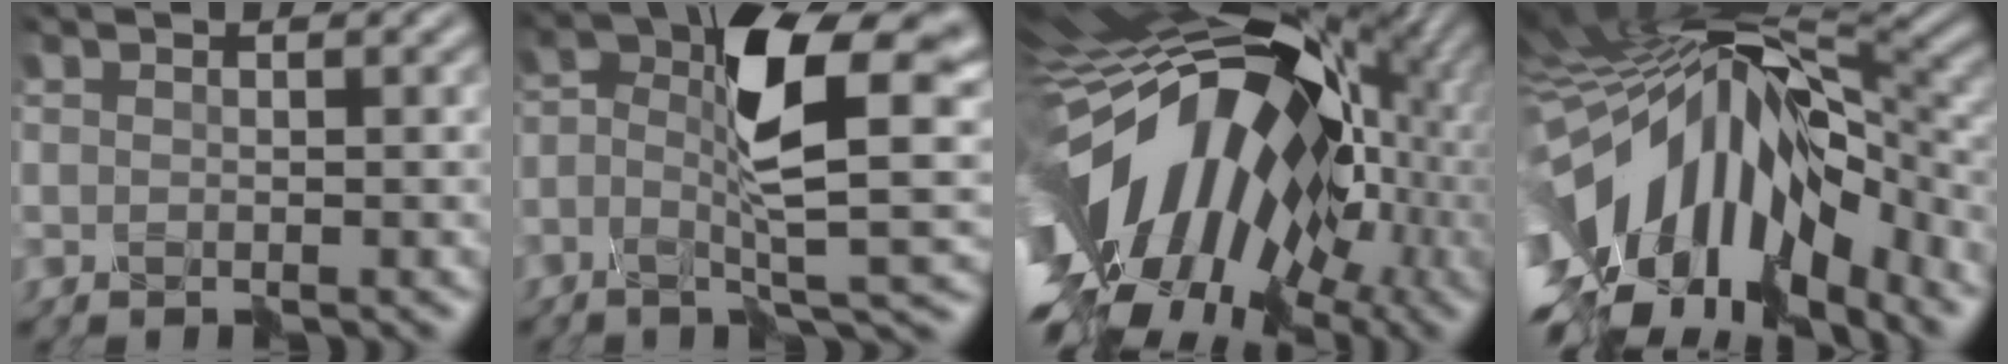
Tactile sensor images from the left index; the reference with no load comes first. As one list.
[{"total": 11.0, "force": [-0.2, 3.2, 10.6], "torque": [-0.205, 0.018, -0.008]}, {"total": 19.1, "force": [-2.4, 11.4, 15.1], "torque": [-0.274, -0.007, -0.057]}, {"total": 15.2, "force": [-4.6, 7.7, 12.3], "torque": [-0.244, -0.012, -0.080]}]